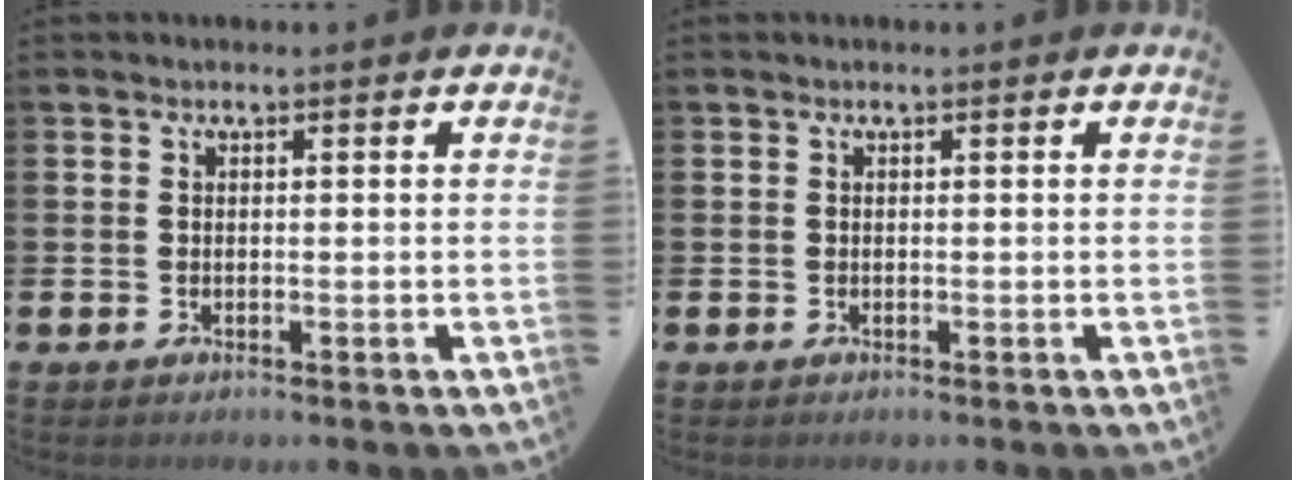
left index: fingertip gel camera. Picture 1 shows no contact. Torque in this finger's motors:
{"motor_torque": [-0.08, -0.01, 0.00, -0.01]}